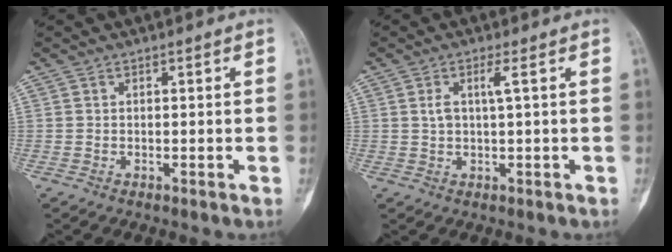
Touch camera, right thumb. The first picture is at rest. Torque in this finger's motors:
{"motor_torque": [-0.02, 0.02, 0.13, 0.00, 0.02]}